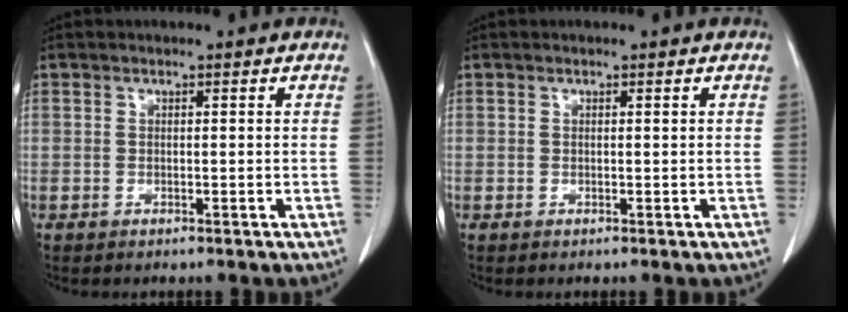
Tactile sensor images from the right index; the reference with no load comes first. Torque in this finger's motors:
{"motor_torque": [-0.20, 0.08, -0.03, -0.01]}